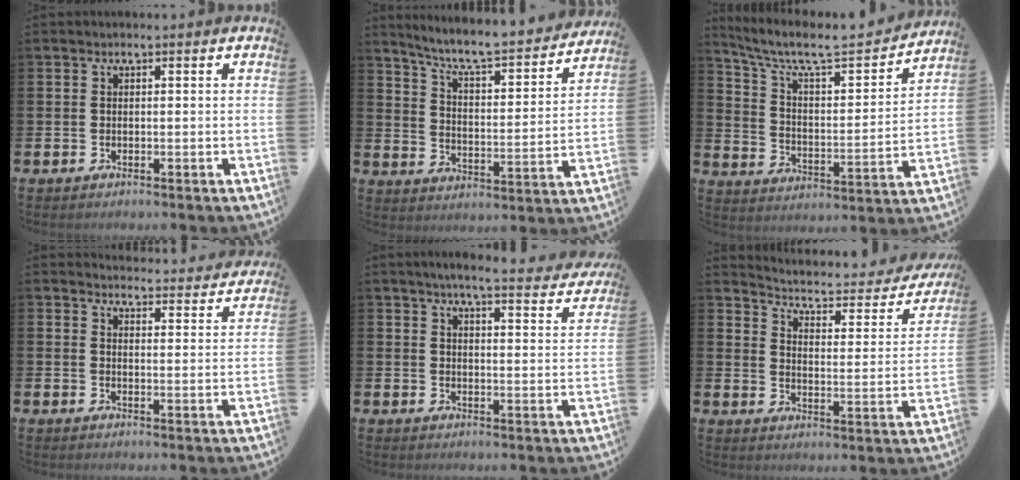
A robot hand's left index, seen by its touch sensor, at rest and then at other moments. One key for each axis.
{"total": 7.7, "fx": 7.1, "fy": 0.8, "fz": 2.9, "tx": -0.080, "ty": -0.057, "tz": 0.117}
{"total": 8.0, "fx": 7.0, "fy": 1.8, "fz": 3.5, "tx": -0.103, "ty": -0.049, "tz": 0.115}
{"total": 4.1, "fx": 4.1, "fy": 0.5, "fz": 0.2, "tx": -0.003, "ty": -0.034, "tz": 0.069}
{"total": 5.2, "fx": 4.8, "fy": 0.1, "fz": 1.9, "tx": -0.040, "ty": -0.033, "tz": 0.079}
{"total": 4.4, "fx": 3.8, "fy": 1.4, "fz": 1.7, "tx": -0.051, "ty": -0.033, "tz": 0.053}